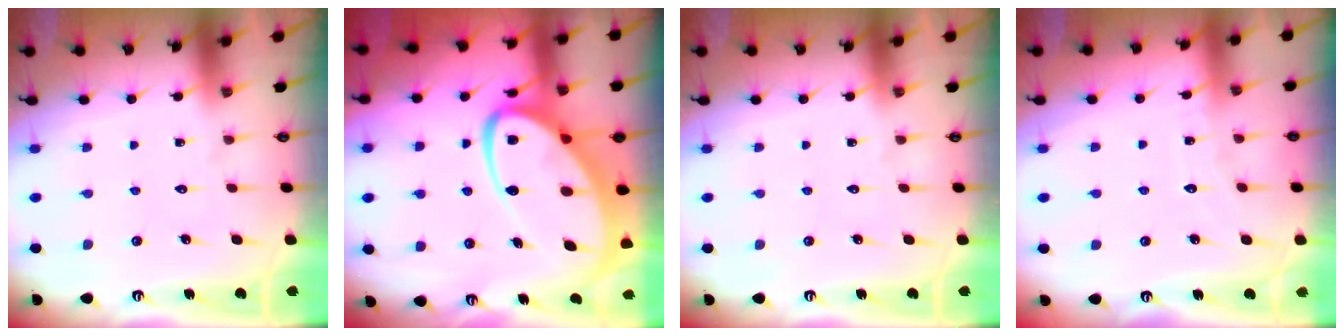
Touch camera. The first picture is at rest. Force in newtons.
{"total": 16.8, "press": 16.7, "slide": 1.8}
{"total": 0.0}
{"total": 4.1, "press": 4.1, "slide": 0.5}